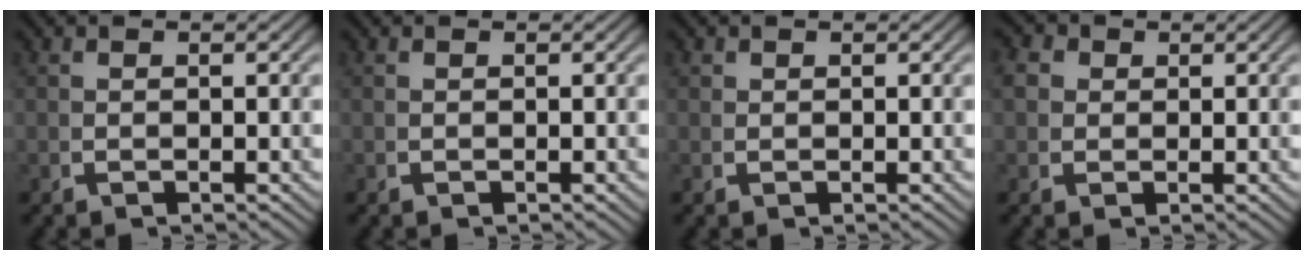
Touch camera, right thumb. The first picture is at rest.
{"total": 0.0}
{"total": 0.6, "force": [0.5, 0.4, 0.0], "torque": [-0.001, -0.006, 0.015]}
{"total": 3.2, "force": [1.1, 2.7, 1.2], "torque": [-0.034, -0.005, 0.020]}